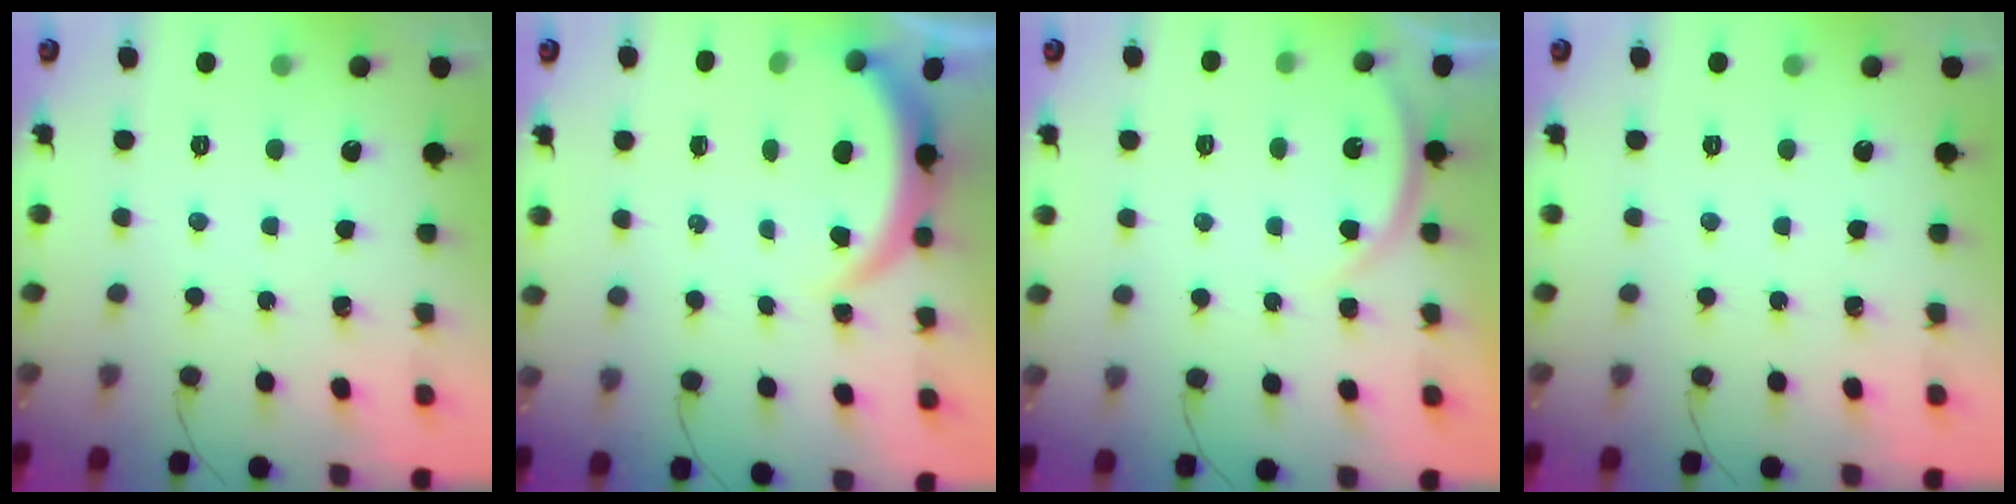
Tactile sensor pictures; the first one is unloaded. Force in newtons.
{"total": 4.0, "press": 4.0, "slide": 0.4}
{"total": 4.2, "press": 4.2, "slide": 0.6}
{"total": 0.0}